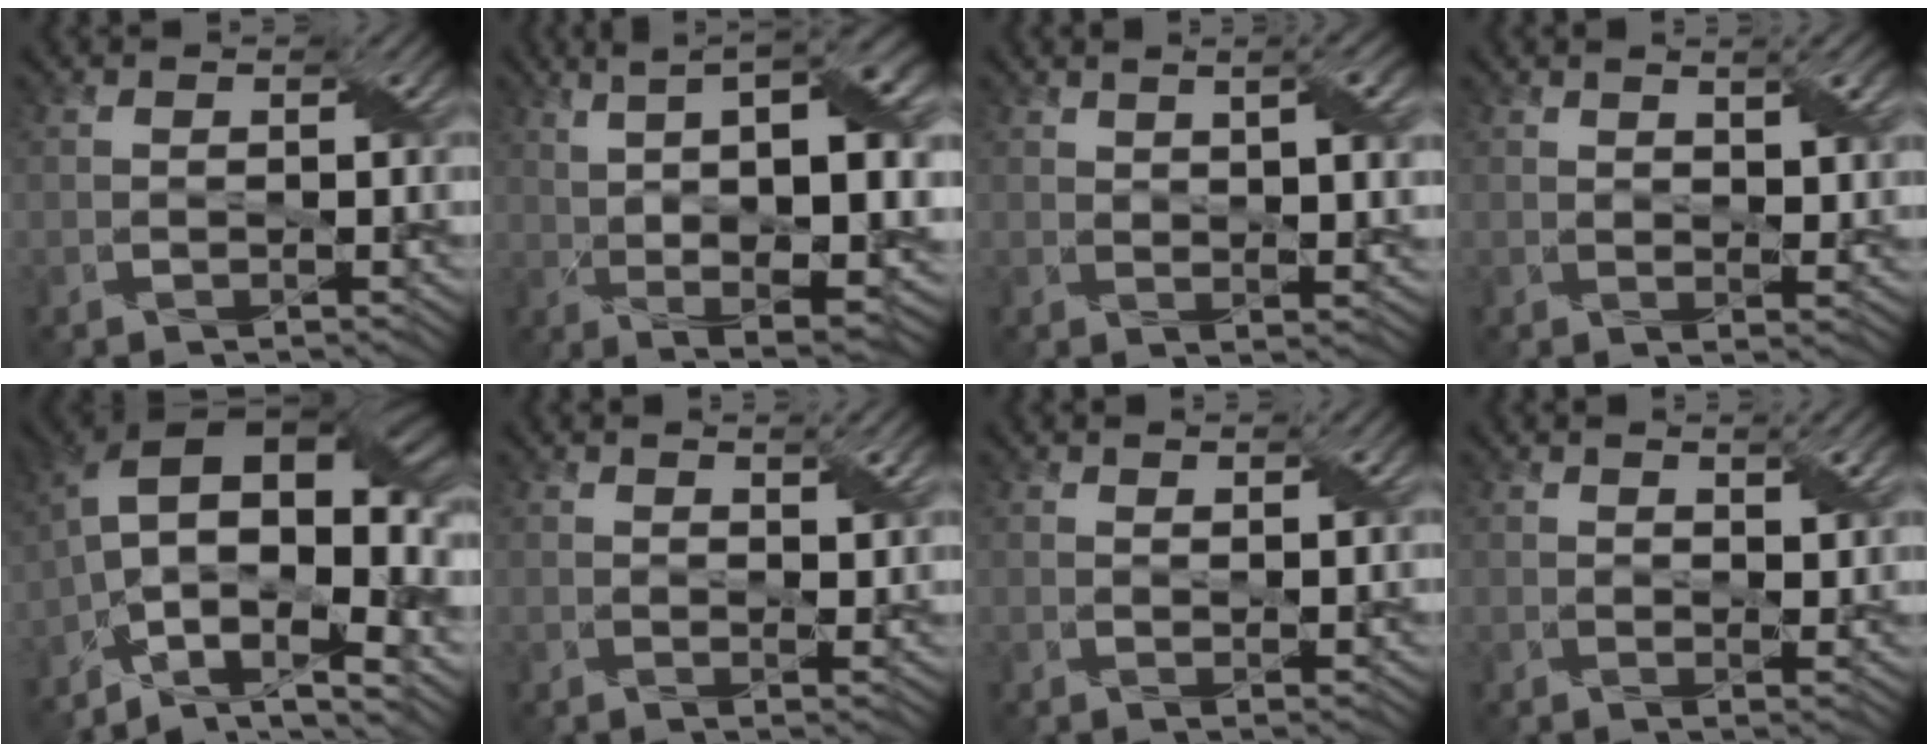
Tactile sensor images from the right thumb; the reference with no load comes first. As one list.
[{"total": 15.9, "force": [4.8, 4.8, 14.4], "torque": [-0.211, 0.017, 0.080]}, {"total": 6.5, "force": [2.8, 1.9, 5.5], "torque": [-0.086, 0.007, 0.050]}, {"total": 4.9, "force": [2.5, 1.5, 3.9], "torque": [-0.070, 0.001, 0.044]}, {"total": 17.2, "force": [-3.9, 8.8, 14.3], "torque": [-0.242, -0.015, -0.056]}, {"total": 3.2, "force": [1.9, 0.8, 2.4], "torque": [-0.047, -0.002, 0.034]}, {"total": 1.6, "force": [1.2, 0.4, 0.9], "torque": [-0.019, -0.003, 0.025]}, {"total": 3.5, "force": [2.1, 0.9, 2.7], "torque": [-0.054, -0.001, 0.037]}]